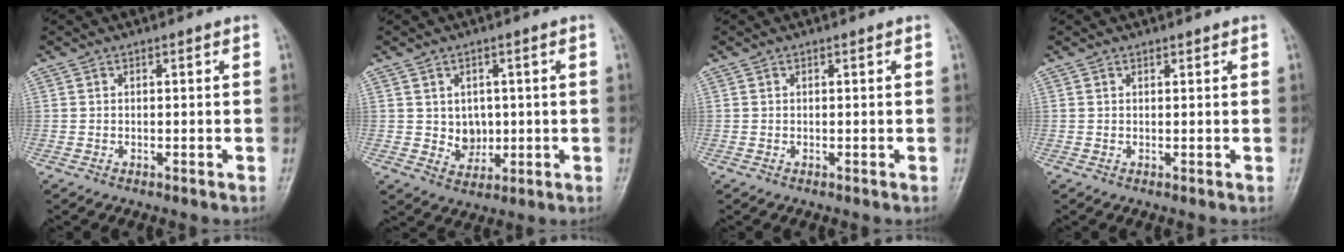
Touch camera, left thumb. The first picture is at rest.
{"total": 4.8, "force": [0.4, 4.0, 2.5], "torque": [-0.014, -0.006, 0.016]}
{"total": 0.0}
{"total": 0.5, "force": [0.5, 0.2, 0.1], "torque": [-0.004, -0.005, 0.008]}